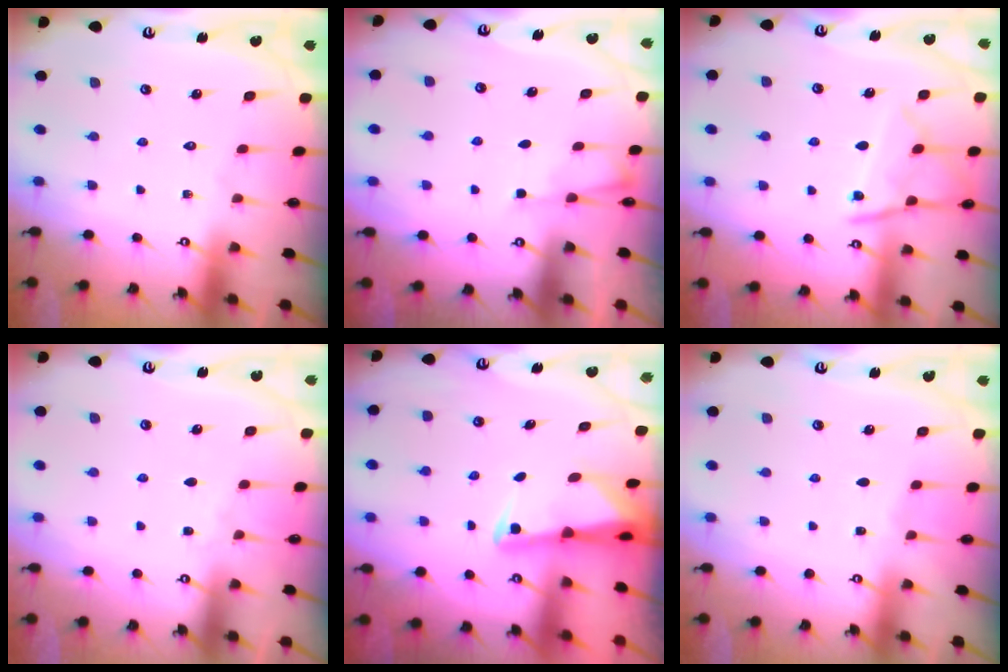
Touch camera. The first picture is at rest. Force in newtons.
{"total": 3.7, "press": 3.7, "slide": 0.5}
{"total": 10.5, "press": 10.4, "slide": 1.0}
{"total": 2.5, "press": 2.4, "slide": 0.4}
{"total": 2.2, "press": 2.1, "slide": 0.5}
{"total": 2.5, "press": 2.5, "slide": 0.4}